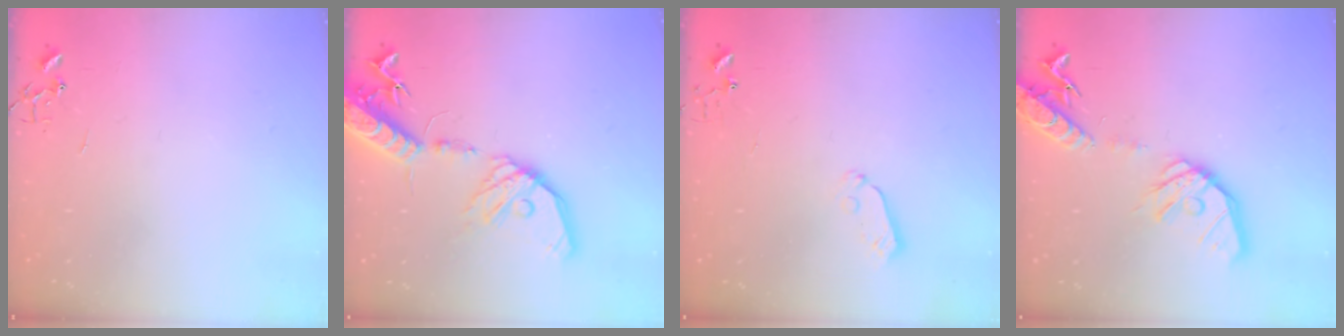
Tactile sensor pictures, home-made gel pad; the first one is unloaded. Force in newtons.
{"total": 20.1, "press": 19.7, "slide": 3.7}
{"total": 5.0, "press": 5.0, "slide": 0.4}
{"total": 17.8, "press": 17.5, "slide": 3.0}